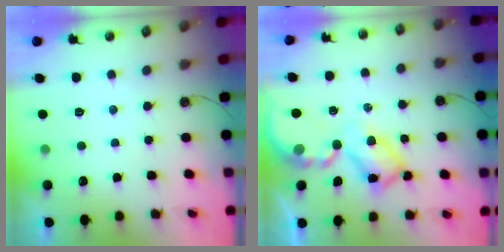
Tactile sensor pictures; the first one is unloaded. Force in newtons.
{"total": 8.6, "press": 8.5, "slide": 0.7}